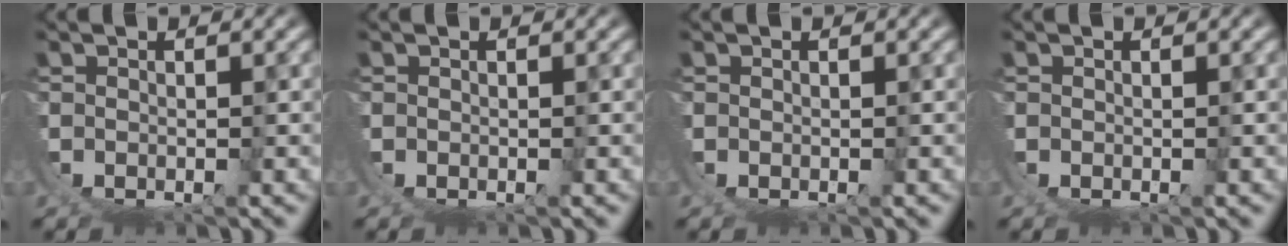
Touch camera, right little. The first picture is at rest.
{"total": 0.0}
{"total": 0.0}
{"total": 0.0}